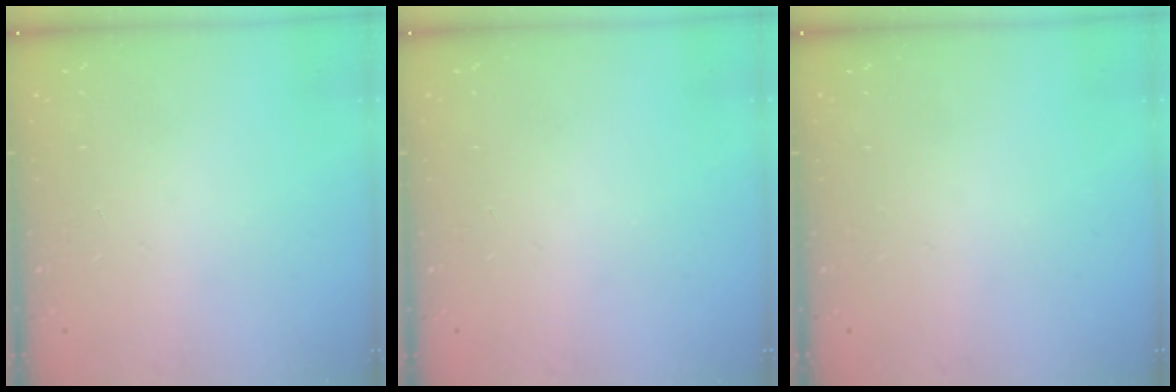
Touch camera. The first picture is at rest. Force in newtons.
{"total": 0.0}
{"total": 0.0}